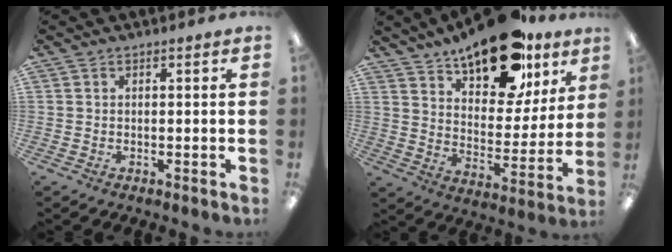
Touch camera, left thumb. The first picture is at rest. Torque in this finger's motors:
{"motor_torque": [0.64, 0.72, 1.29, -1.48, 0.13]}